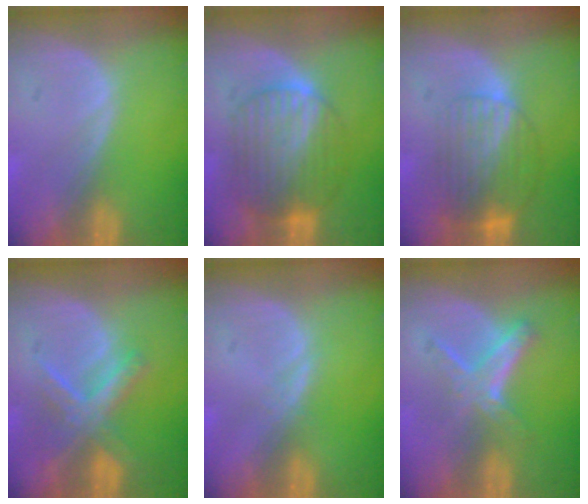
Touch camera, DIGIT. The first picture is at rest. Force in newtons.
{"total": 8.4, "press": 8.4, "slide": 0.5}
{"total": 8.5, "press": 7.2, "slide": 4.5}
{"total": 6.3, "press": 6.2, "slide": 1.4}
{"total": 0.6, "press": 0.6, "slide": 0.1}
{"total": 5.8, "press": 5.2, "slide": 2.7}